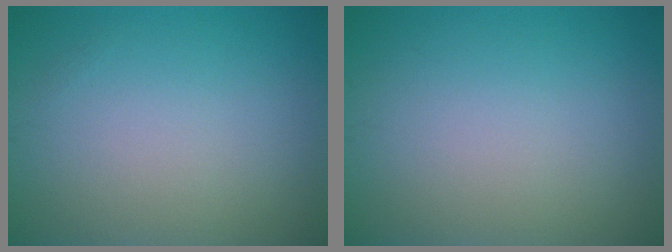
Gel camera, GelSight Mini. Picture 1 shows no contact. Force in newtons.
{"total": 0.0}